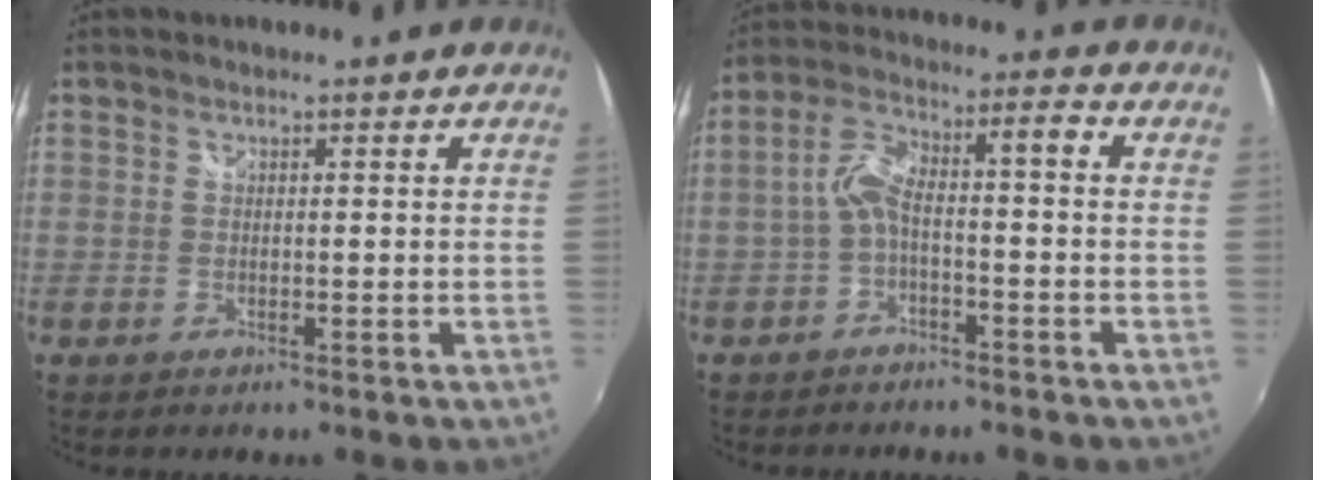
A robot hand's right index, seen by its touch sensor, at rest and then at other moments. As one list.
[{"total": 7.0, "force": [-2.5, 2.0, 6.3], "torque": [-0.137, 0.018, -0.045]}]